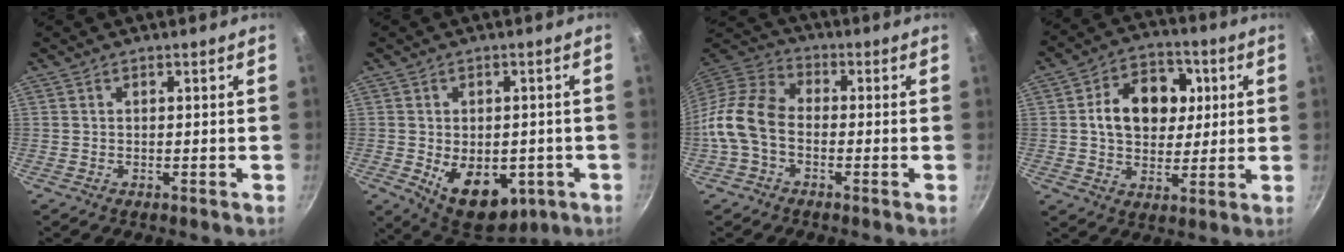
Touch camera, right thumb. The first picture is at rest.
{"total": 13.1, "force": [-3.3, 8.4, 9.5], "torque": [-0.097, -0.009, -0.027]}
{"total": 11.5, "force": [-2.7, 7.9, 8.0], "torque": [-0.141, 0.037, -0.075]}
{"total": 14.4, "force": [2.6, 10.8, 9.2], "torque": [-0.104, 0.010, 0.032]}